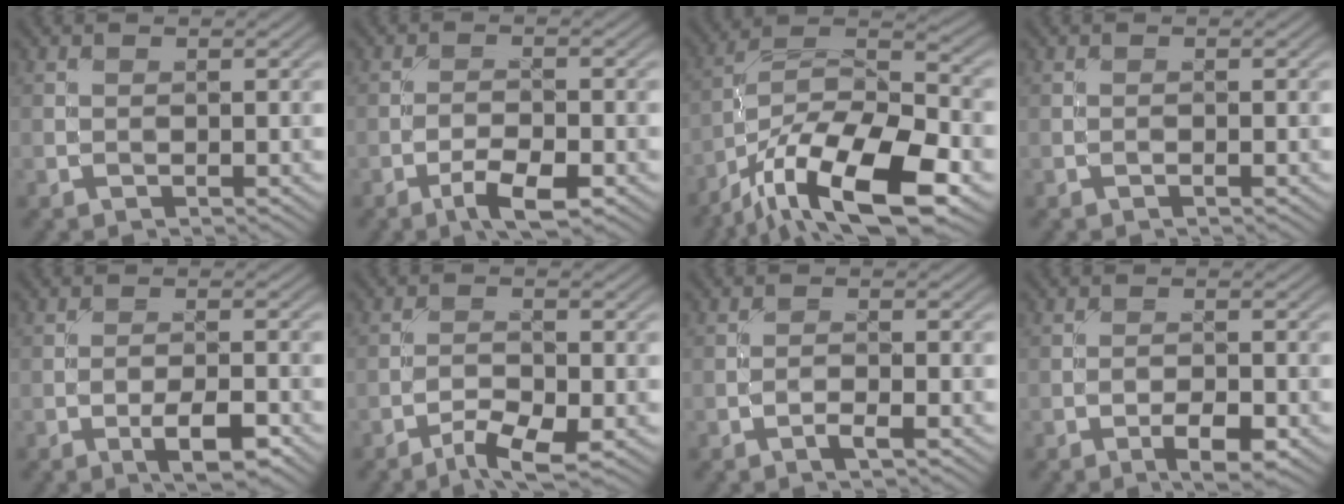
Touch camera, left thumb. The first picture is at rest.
{"total": 4.8, "force": [-2.8, 1.4, 3.6], "torque": [-0.066, 0.003, -0.051]}
{"total": 17.5, "force": [-11.1, 6.1, 12.1], "torque": [-0.229, -0.016, -0.204]}
{"total": 0.0}
{"total": 4.4, "force": [-2.4, 1.1, 3.6], "torque": [-0.061, 0.005, -0.038]}
{"total": 4.8, "force": [-3.2, 1.1, 3.4], "torque": [-0.060, -0.001, -0.058]}
{"total": 1.5, "force": [-0.9, 0.1, 1.2], "torque": [-0.025, 0.003, -0.021]}
{"total": 3.7, "force": [-2.0, 1.1, 2.9], "torque": [-0.048, 0.002, -0.032]}